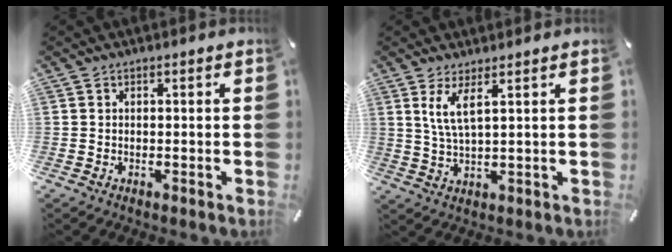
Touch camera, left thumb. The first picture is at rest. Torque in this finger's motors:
{"motor_torque": [0.72, 0.71, 0.69, -0.42, 0.16]}